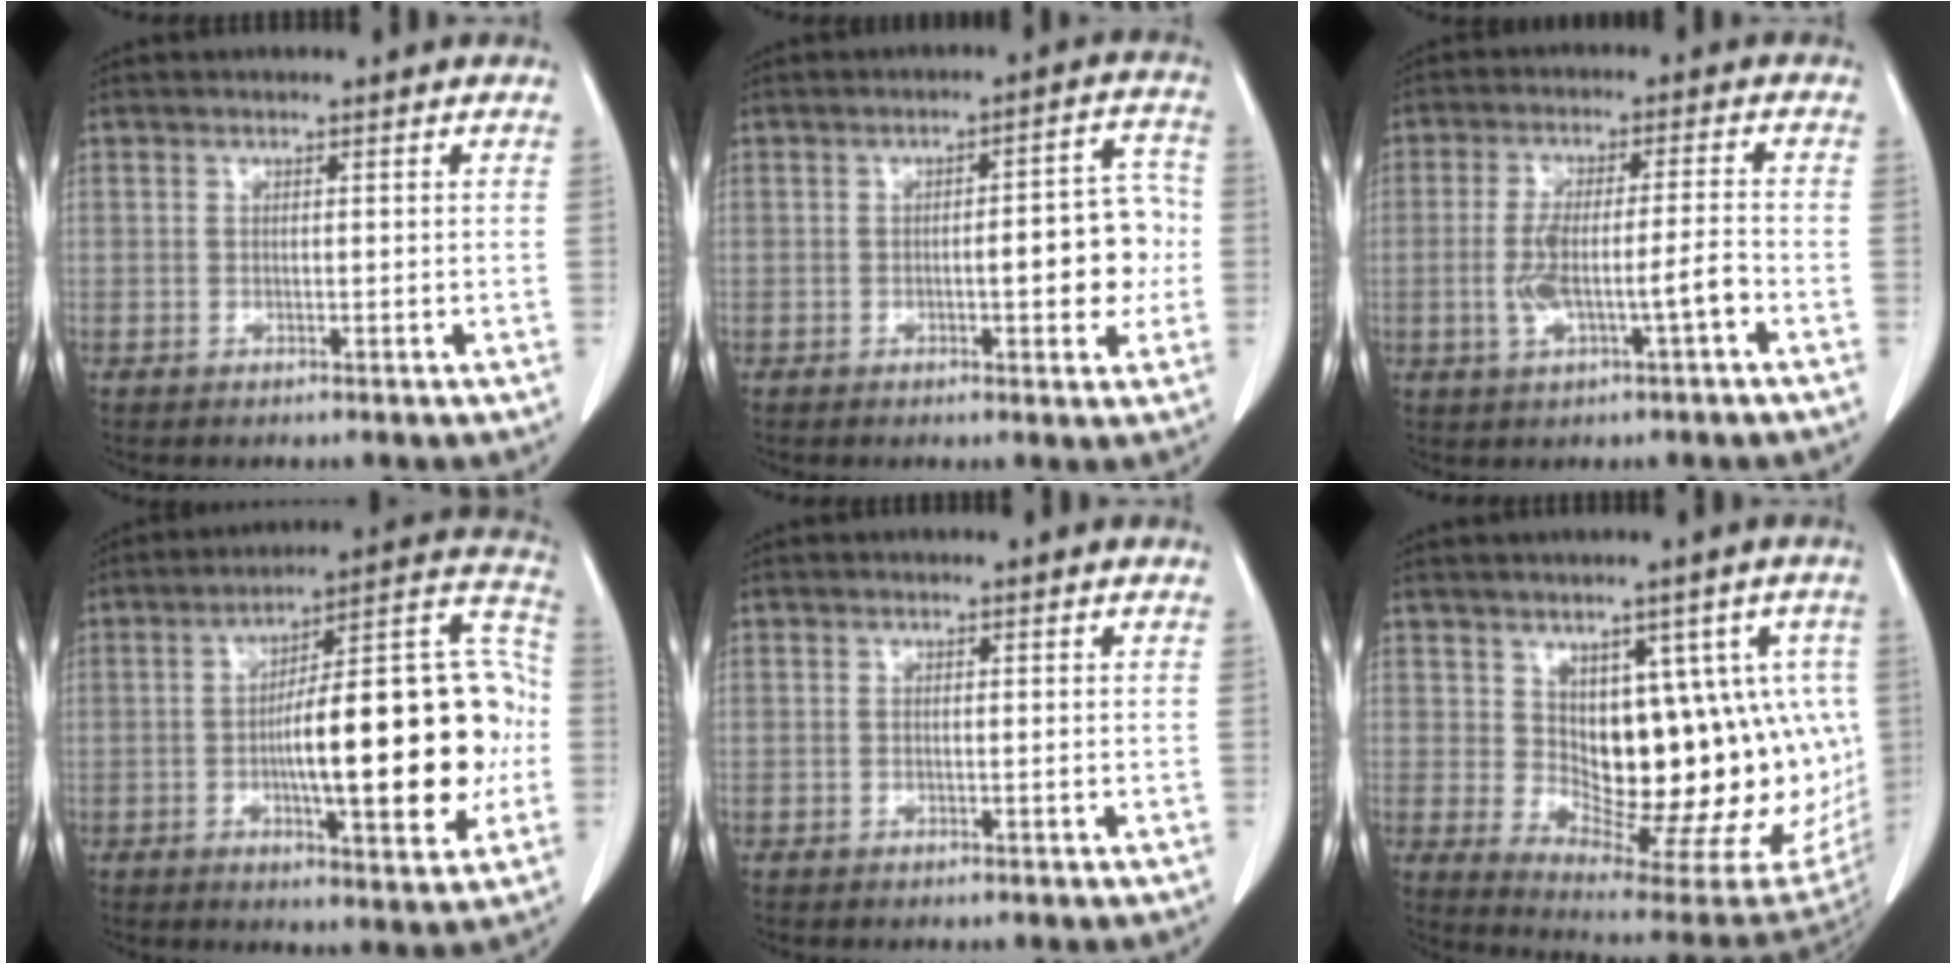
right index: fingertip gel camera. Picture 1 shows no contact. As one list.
[{"total": 8.0, "force": [-0.9, 2.3, 7.6], "torque": [-0.094, 0.020, -0.009]}, {"total": 7.6, "force": [-2.2, 1.0, 7.2], "torque": [-0.143, 0.013, -0.034]}, {"total": 22.4, "force": [-2.5, 5.2, 21.7], "torque": [-0.286, 0.036, -0.032]}, {"total": 0.0}, {"total": 16.9, "force": [2.2, 8.3, 14.6], "torque": [-0.176, 0.004, 0.051]}]